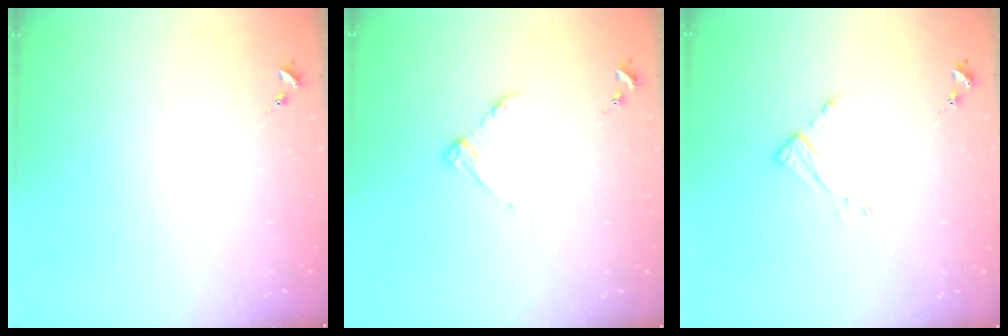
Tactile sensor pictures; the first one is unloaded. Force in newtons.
{"total": 4.9, "press": 4.8, "slide": 0.7}
{"total": 2.6, "press": 2.6, "slide": 0.4}